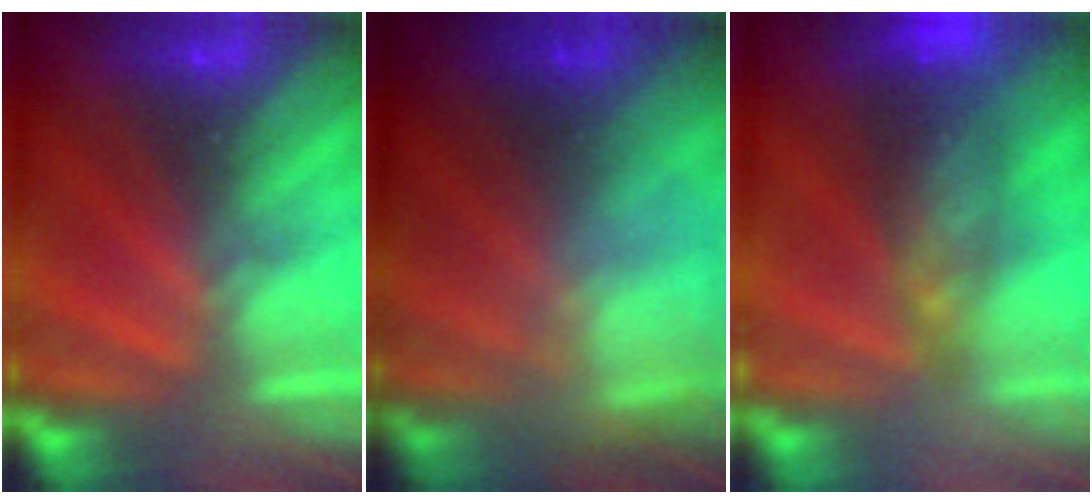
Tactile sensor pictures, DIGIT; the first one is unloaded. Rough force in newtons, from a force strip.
{"total": 7.4}
{"total": 7.3}